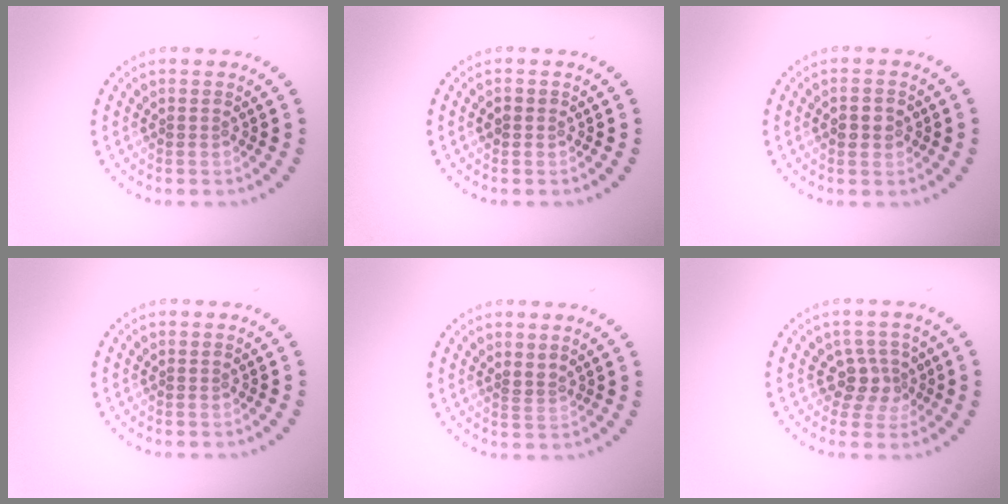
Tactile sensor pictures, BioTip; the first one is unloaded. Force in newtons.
{"total": 1.0, "press": 1.0, "slide": 0.3}
{"total": 1.7, "press": 1.7, "slide": 0.2}
{"total": 0.0}
{"total": 0.7, "press": 0.3, "slide": 0.6}
{"total": 2.7, "press": 2.3, "slide": 1.5}